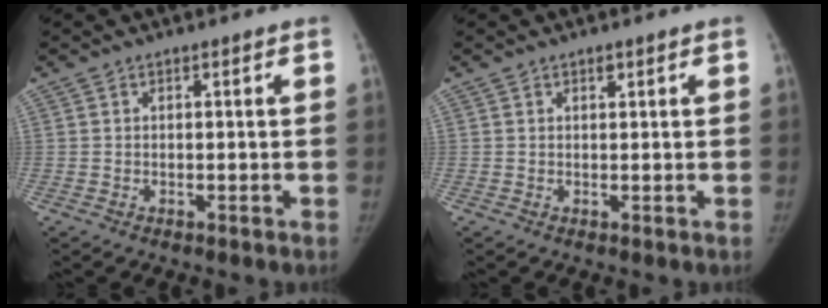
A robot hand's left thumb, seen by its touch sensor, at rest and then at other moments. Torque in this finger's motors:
{"motor_torque": [0.17, -0.01, 0.24, -0.23, 0.11]}